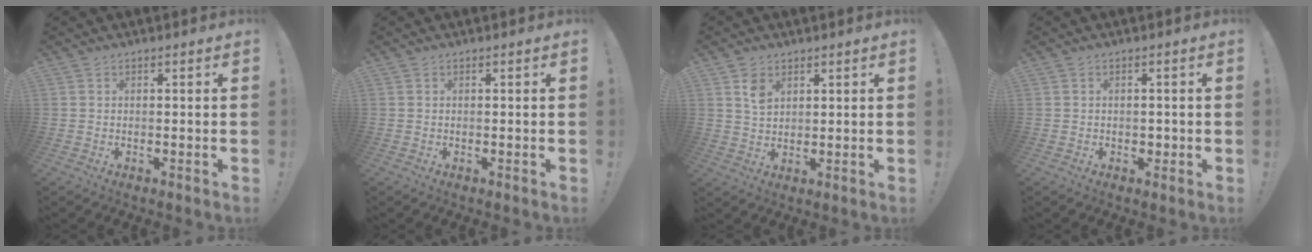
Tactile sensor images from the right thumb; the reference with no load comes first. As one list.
[{"total": 0.0}, {"total": 4.5, "force": [2.3, 2.9, 2.6], "torque": [-0.031, -0.011, 0.039]}, {"total": 1.5, "force": [-0.2, 1.4, 0.6], "torque": [0.000, 0.001, -0.005]}]